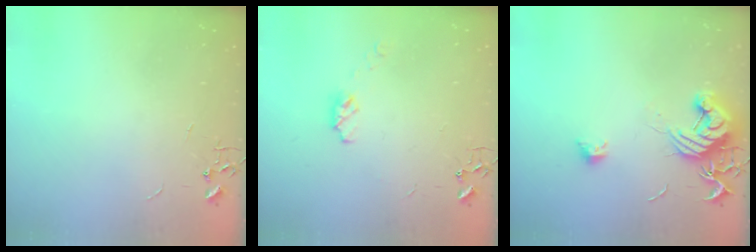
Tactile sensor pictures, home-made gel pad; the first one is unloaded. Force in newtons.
{"total": 4.9, "press": 4.9, "slide": 0.4}
{"total": 13.8, "press": 13.8, "slide": 1.0}